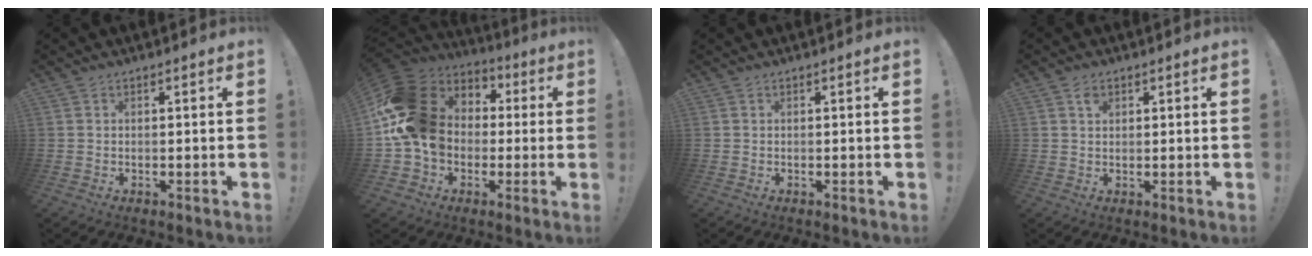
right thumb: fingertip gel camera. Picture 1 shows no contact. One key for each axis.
{"total": 21.0, "fx": 1.9, "fy": 16.9, "fz": 12.2, "tx": -0.210, "ty": 0.001, "tz": 0.058}
{"total": 0.0}
{"total": 2.1, "fx": 1.1, "fy": 1.4, "fz": 1.1, "tx": -0.001, "ty": -0.007, "tz": 0.016}